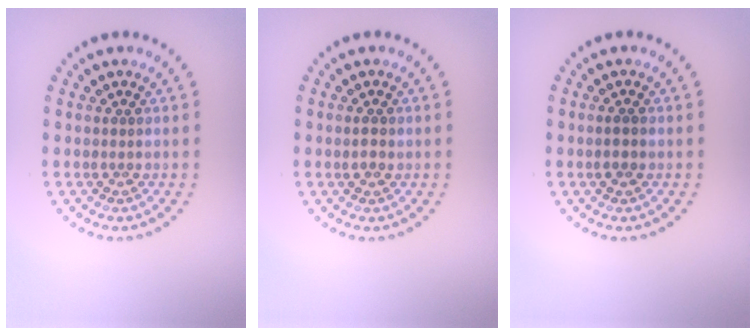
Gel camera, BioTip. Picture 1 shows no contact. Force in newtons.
{"total": 1.1, "press": 1.1, "slide": 0.1}
{"total": 1.2, "press": 1.1, "slide": 0.4}